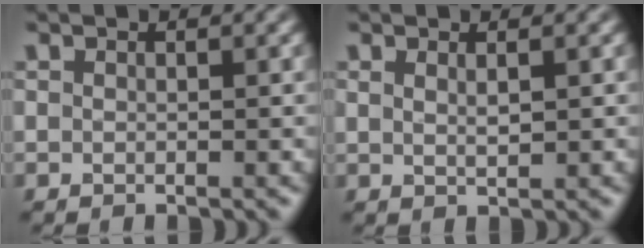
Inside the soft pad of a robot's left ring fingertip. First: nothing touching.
{"total": 1.2, "force": [0.7, 0.3, 0.9], "torque": [-0.017, -0.003, 0.014]}